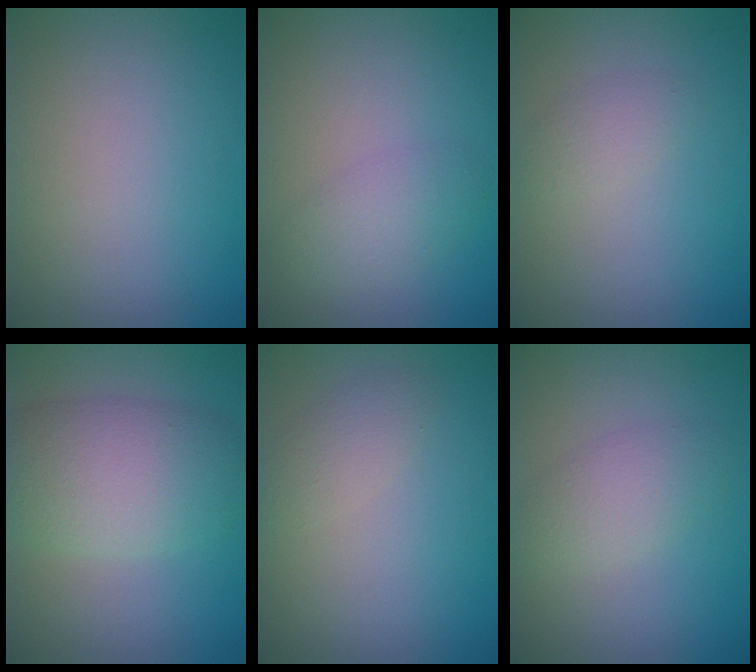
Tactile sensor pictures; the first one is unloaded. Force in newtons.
{"total": 2.4, "press": 2.4, "slide": 0.2}
{"total": 1.3, "press": 1.3, "slide": 0.0}
{"total": 6.4, "press": 6.4, "slide": 0.2}
{"total": 1.7, "press": 1.7, "slide": 0.1}
{"total": 2.7, "press": 2.6, "slide": 0.0}